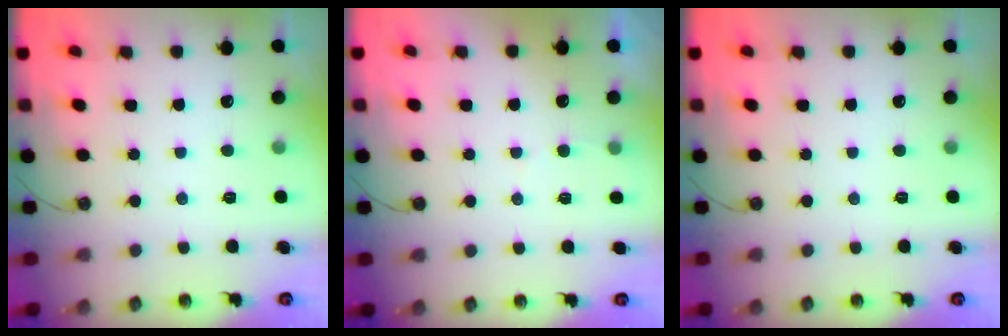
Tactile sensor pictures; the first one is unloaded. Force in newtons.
{"total": 3.0, "press": 2.9, "slide": 0.3}
{"total": 0.0}